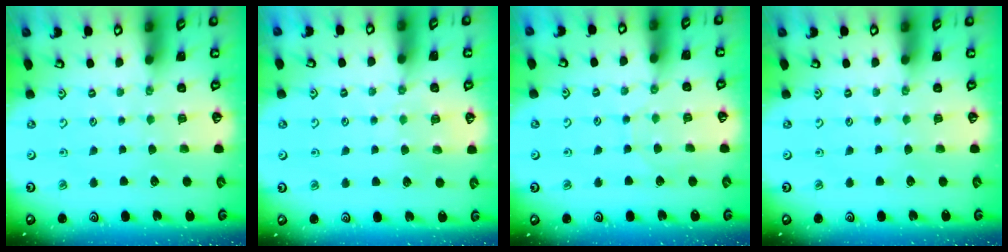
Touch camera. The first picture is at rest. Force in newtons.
{"total": 4.3, "press": 4.3, "slide": 0.4}
{"total": 2.8, "press": 2.8, "slide": 0.3}
{"total": 0.0}